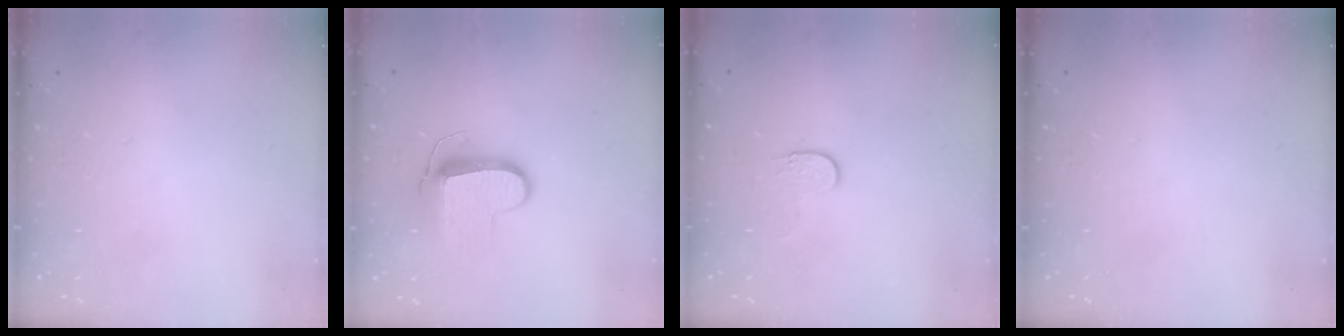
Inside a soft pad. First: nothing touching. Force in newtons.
{"total": 10.1, "press": 10.1, "slide": 0.5}
{"total": 4.3, "press": 4.3, "slide": 0.5}
{"total": 0.0}